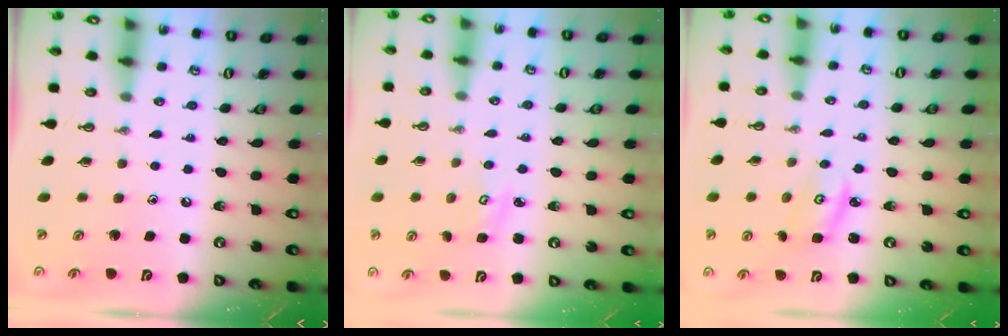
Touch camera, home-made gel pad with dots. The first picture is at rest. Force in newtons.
{"total": 2.5, "press": 2.5, "slide": 0.4}
{"total": 2.9, "press": 2.9, "slide": 0.2}